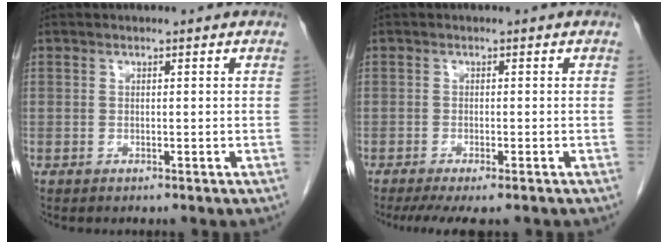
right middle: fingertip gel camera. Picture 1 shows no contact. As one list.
[{"total": 6.5, "force": [-5.1, 1.2, 3.9], "torque": [-0.055, -0.014, -0.077]}]